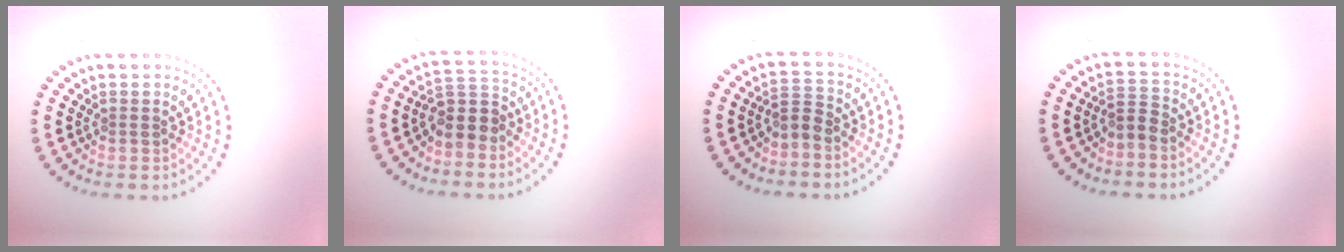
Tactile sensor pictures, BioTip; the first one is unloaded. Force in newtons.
{"total": 3.2, "press": 2.7, "slide": 1.7}
{"total": 1.9, "press": 1.3, "slide": 1.3}
{"total": 1.7, "press": 1.3, "slide": 1.1}